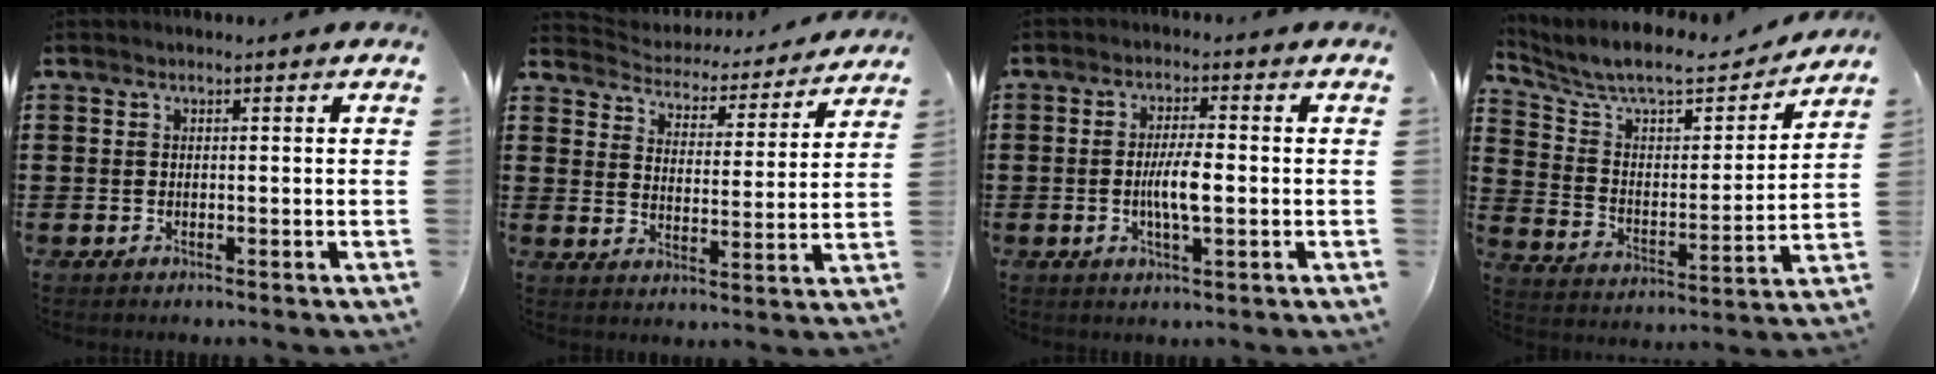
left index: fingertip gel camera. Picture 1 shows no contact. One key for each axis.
{"total": 3.5, "fx": 3.5, "fy": 0.4, "fz": -0.1, "tx": -0.023, "ty": -0.031, "tz": 0.053}
{"total": 5.3, "fx": -0.6, "fy": 1.2, "fz": 5.1, "tx": -0.104, "ty": -0.002, "tz": -0.017}
{"total": 8.4, "fx": 7.4, "fy": 1.8, "fz": 3.4, "tx": -0.095, "ty": -0.049, "tz": 0.123}